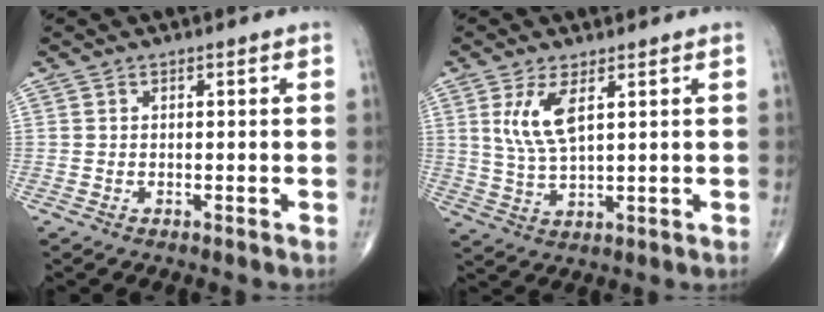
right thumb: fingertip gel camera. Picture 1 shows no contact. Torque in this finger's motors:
{"motor_torque": [0.18, 0.16, 0.89, 0.36, 0.08]}